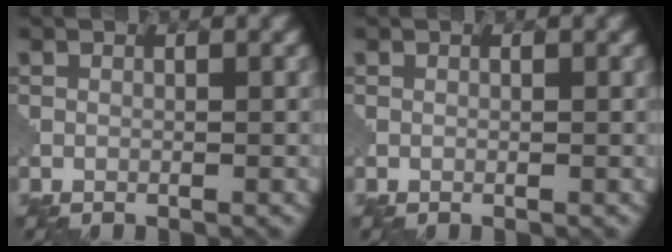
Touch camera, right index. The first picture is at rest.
{"total": 0.0}